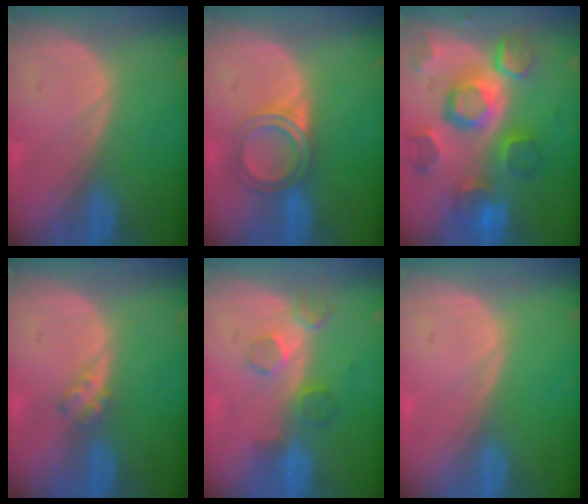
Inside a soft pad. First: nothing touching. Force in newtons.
{"total": 4.9, "press": 4.7, "slide": 1.4}
{"total": 12.1, "press": 10.5, "slide": 5.9}
{"total": 2.3, "press": 2.0, "slide": 1.2}
{"total": 4.5, "press": 4.2, "slide": 1.6}
{"total": 0.0}